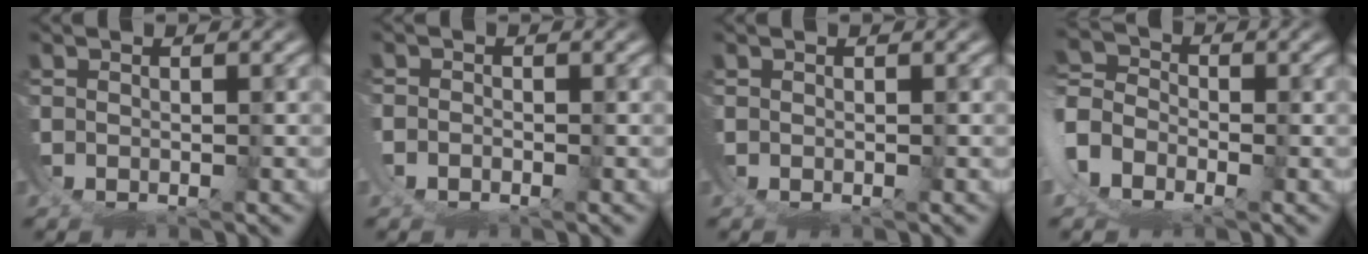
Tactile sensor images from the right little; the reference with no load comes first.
{"total": 1.6, "force": [-1.1, 1.2, -0.1], "torque": [-0.002, -0.011, -0.016]}
{"total": 0.0}
{"total": 6.4, "force": [-1.9, 6.0, 1.3], "torque": [-0.058, -0.019, -0.038]}